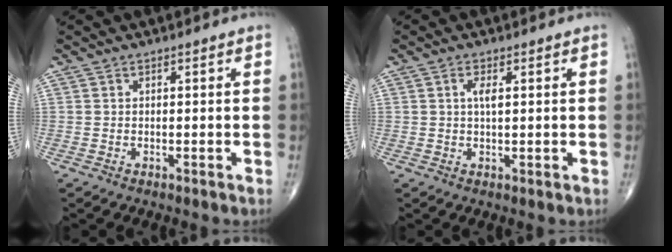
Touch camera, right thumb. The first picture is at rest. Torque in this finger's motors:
{"motor_torque": [0.36, 0.25, 0.00, -0.02, 0.00]}